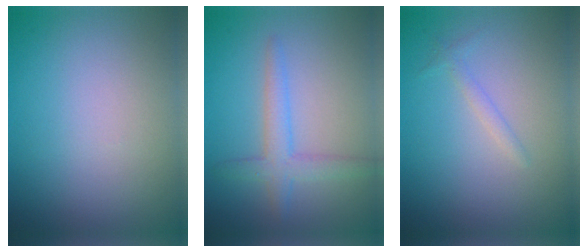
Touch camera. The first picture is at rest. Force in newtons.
{"total": 2.8, "press": 2.8, "slide": 0.1}
{"total": 1.0, "press": 1.0, "slide": 0.0}